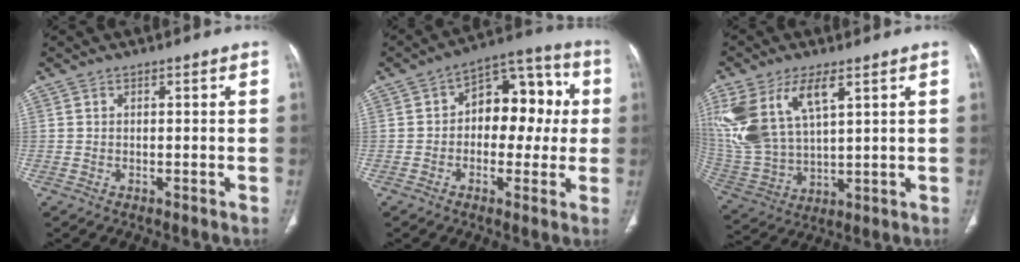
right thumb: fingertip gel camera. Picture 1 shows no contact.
{"total": 13.8, "force": [0.8, 8.9, 10.5], "torque": [-0.092, 0.043, 0.004]}
{"total": 18.0, "force": [7.6, 9.0, 13.6], "torque": [-0.295, -0.018, 0.161]}